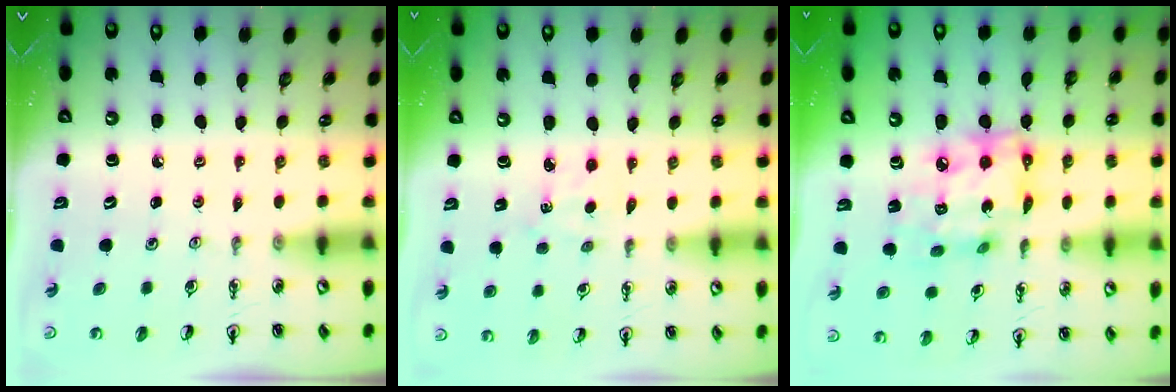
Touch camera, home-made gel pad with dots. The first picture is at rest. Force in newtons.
{"total": 2.2, "press": 2.2, "slide": 0.4}
{"total": 14.3, "press": 14.3, "slide": 1.5}